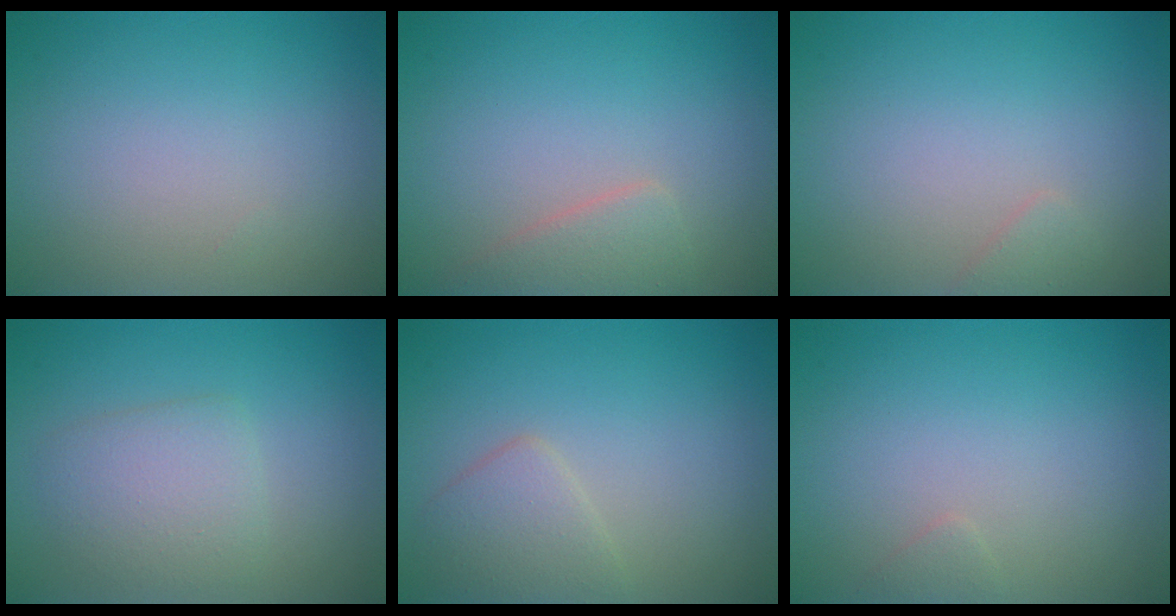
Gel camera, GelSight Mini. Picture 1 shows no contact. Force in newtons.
{"total": 2.3, "press": 2.3, "slide": 0.1}
{"total": 0.9, "press": 0.9, "slide": 0.1}
{"total": 2.9, "press": 2.9, "slide": 0.2}
{"total": 2.5, "press": 2.5, "slide": 0.2}
{"total": 0.6, "press": 0.6, "slide": 0.0}